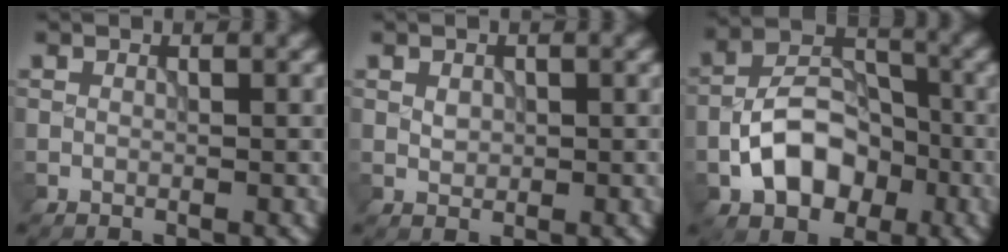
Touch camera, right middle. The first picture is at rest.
{"total": 1.1, "force": [0.2, 0.9, 0.6], "torque": [-0.010, -0.001, 0.006]}
{"total": 7.0, "force": [-2.6, 4.7, 4.5], "torque": [-0.074, 0.005, -0.048]}